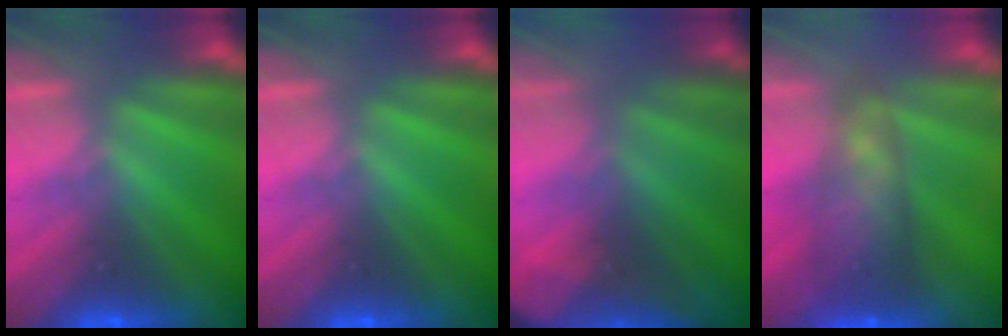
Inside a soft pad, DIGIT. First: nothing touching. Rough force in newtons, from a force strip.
{"total": 0.0}
{"total": 8.4}
{"total": 10.4}